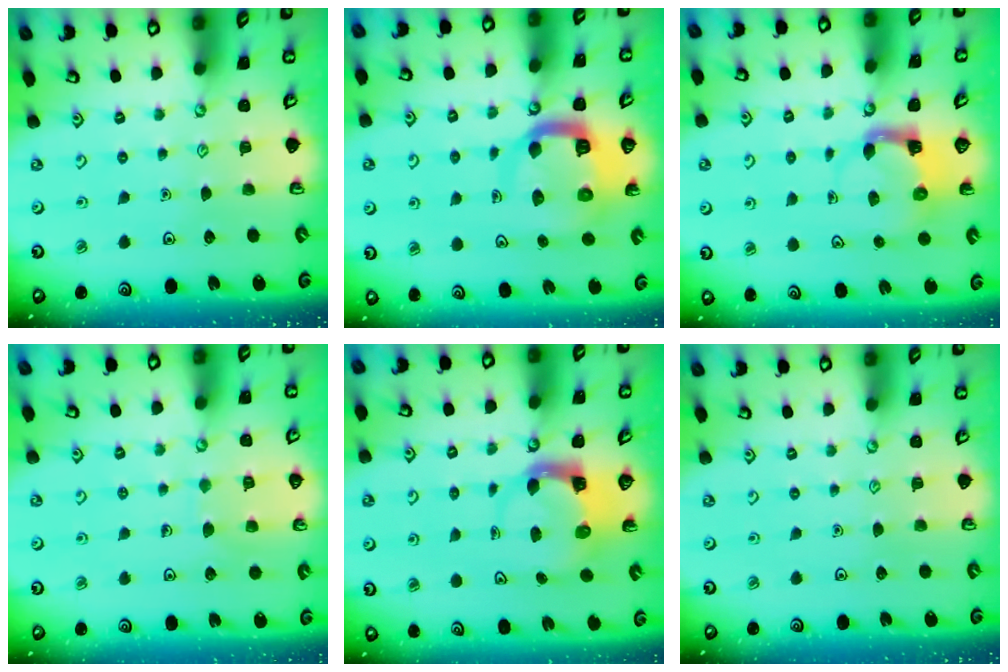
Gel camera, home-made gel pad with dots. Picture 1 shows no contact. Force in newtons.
{"total": 10.6, "press": 10.6, "slide": 1.3}
{"total": 3.9, "press": 3.8, "slide": 0.7}
{"total": 4.9, "press": 4.9, "slide": 0.4}
{"total": 3.6, "press": 3.6, "slide": 0.5}
{"total": 0.0}